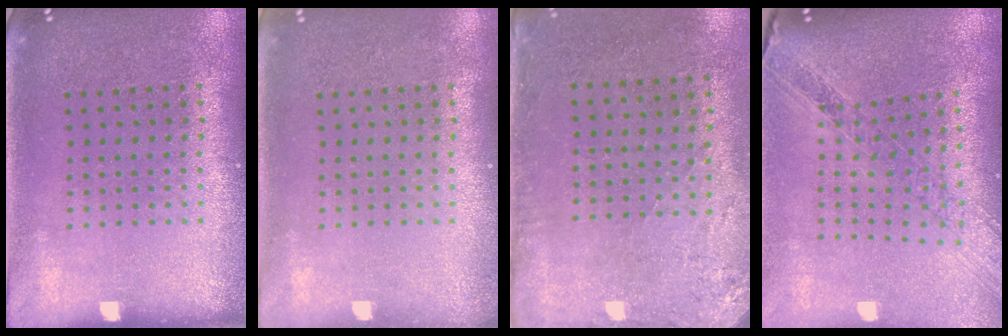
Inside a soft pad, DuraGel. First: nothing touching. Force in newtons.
{"total": 0.7, "press": 0.6, "slide": 0.3}
{"total": 2.8, "press": 2.3, "slide": 1.6}
{"total": 1.2, "press": 1.2, "slide": 0.3}